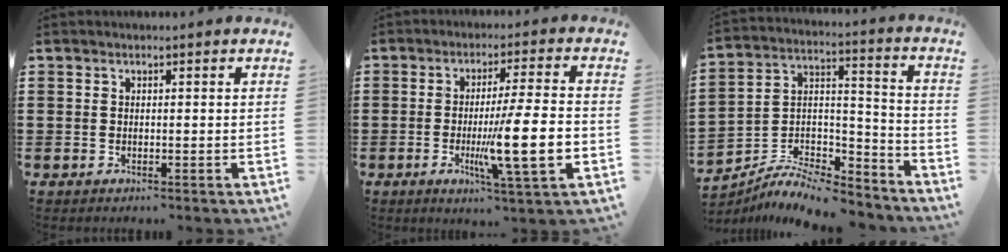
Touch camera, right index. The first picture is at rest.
{"total": 11.8, "force": [-2.7, 0.8, 11.5], "torque": [-0.202, -0.021, -0.051]}
{"total": 8.0, "force": [-7.2, 2.3, 2.6], "torque": [-0.050, 0.011, -0.140]}